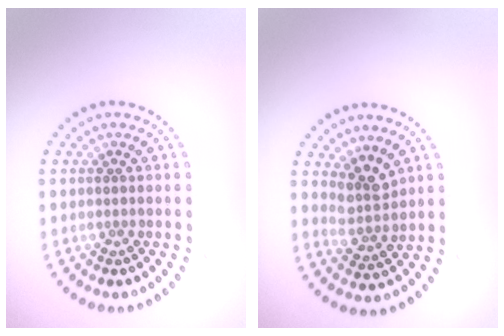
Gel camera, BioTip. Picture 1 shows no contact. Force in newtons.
{"total": 2.6, "press": 2.0, "slide": 1.7}